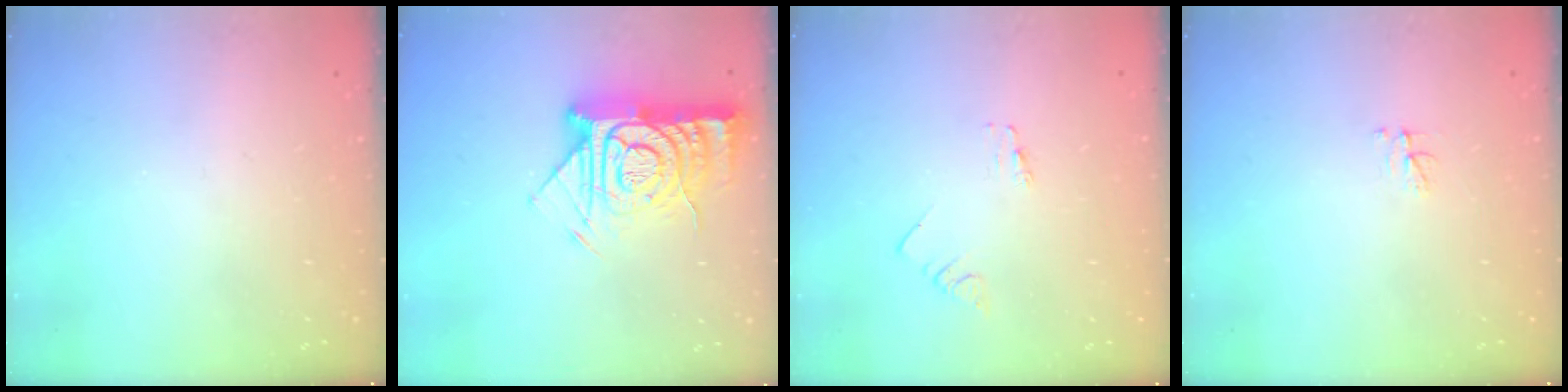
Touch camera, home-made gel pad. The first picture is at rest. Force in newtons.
{"total": 16.6, "press": 16.5, "slide": 1.8}
{"total": 0.0}
{"total": 2.9, "press": 2.9, "slide": 0.4}